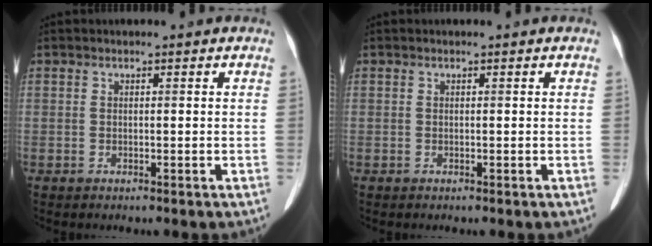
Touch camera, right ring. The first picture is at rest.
{"total": 0.0}